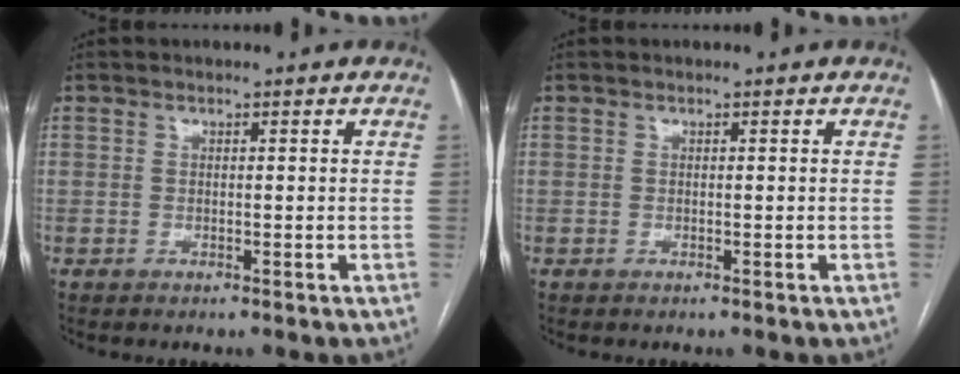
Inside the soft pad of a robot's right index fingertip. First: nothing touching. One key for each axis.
{"total": 0.0}